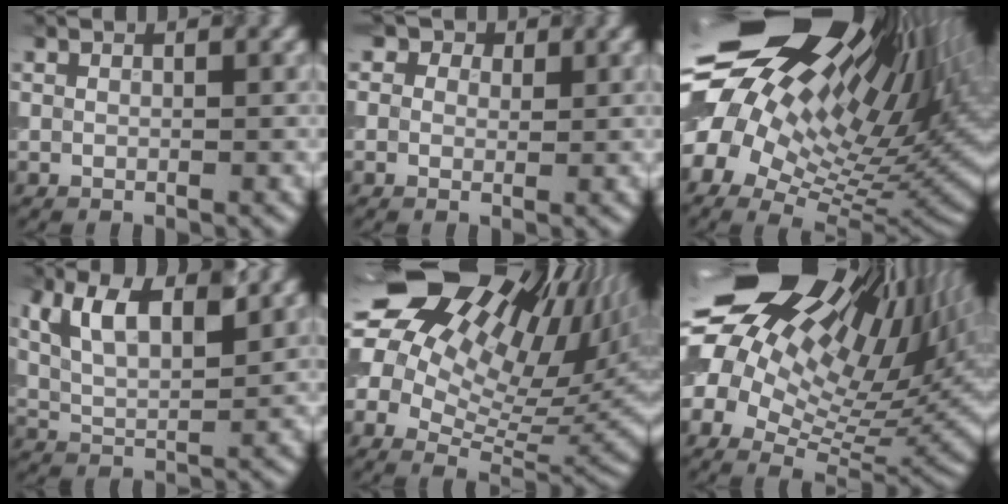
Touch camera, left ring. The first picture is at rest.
{"total": 4.3, "force": [2.4, 3.0, 1.9], "torque": [-0.022, 0.010, 0.002]}
{"total": 20.5, "force": [8.4, 10.5, 15.5], "torque": [-0.267, 0.038, 0.156]}
{"total": 6.8, "force": [3.2, 2.8, 5.3], "torque": [-0.106, 0.010, 0.055]}
{"total": 19.1, "force": [9.0, 11.1, 12.7], "torque": [-0.215, 0.041, 0.159]}
{"total": 21.1, "force": [9.1, 12.7, 14.1], "torque": [-0.275, 0.039, 0.171]}